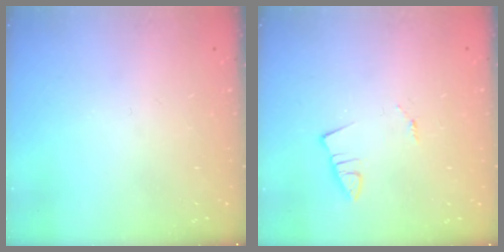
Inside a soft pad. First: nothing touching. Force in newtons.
{"total": 1.0, "press": 1.0, "slide": 0.1}